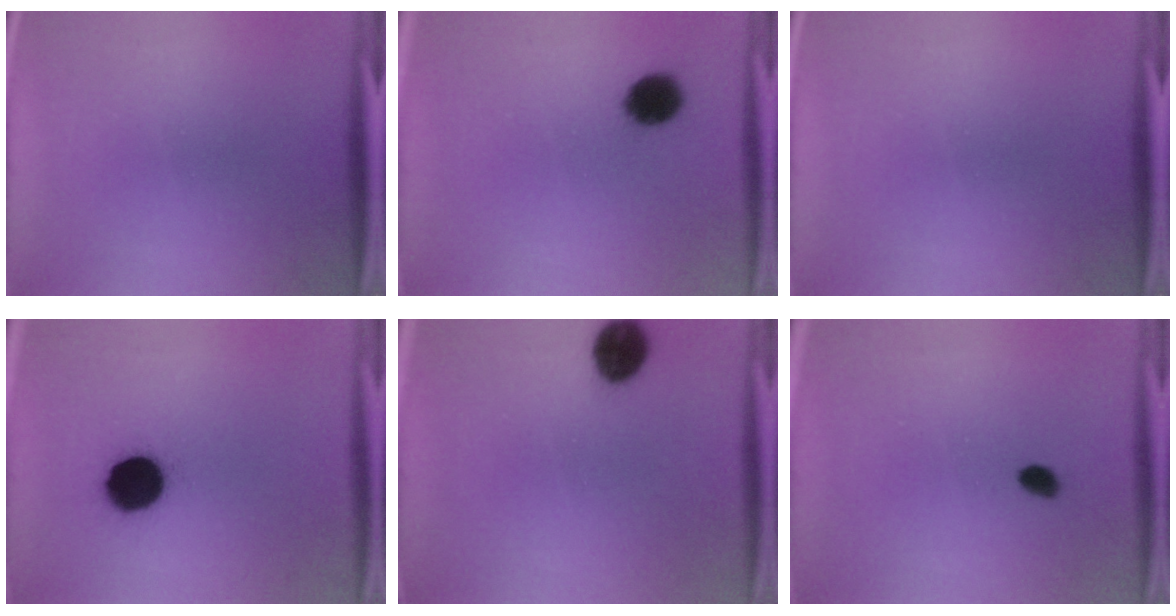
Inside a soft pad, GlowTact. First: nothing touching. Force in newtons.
{"total": 7.4}
{"total": 0.0}
{"total": 12.4}
{"total": 8.3}
{"total": 1.5}